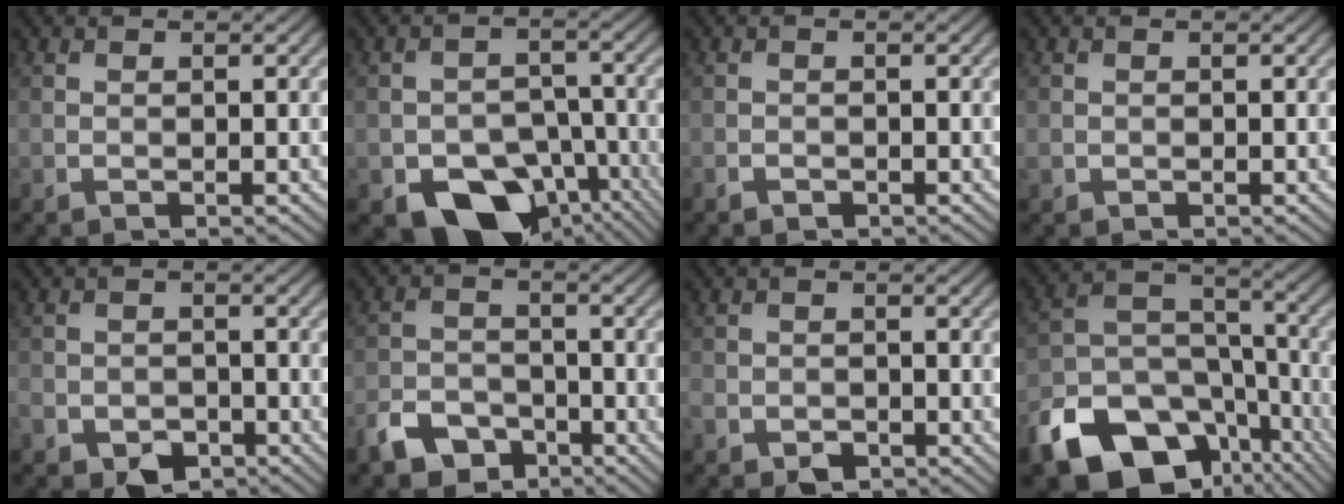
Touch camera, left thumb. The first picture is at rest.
{"total": 12.4, "force": [-7.6, 7.7, 6.2], "torque": [-0.088, -0.020, -0.111]}
{"total": 0.8, "force": [-0.6, 0.4, 0.2], "torque": [-0.003, -0.001, -0.011]}
{"total": 0.7, "force": [-0.2, 0.7, 0.2], "torque": [-0.004, -0.005, -0.004]}
{"total": 4.9, "force": [-3.5, 3.1, 1.7], "torque": [-0.030, -0.004, -0.060]}
{"total": 5.8, "force": [-4.2, 3.4, 2.3], "torque": [-0.048, -0.002, -0.089]}
{"total": 2.7, "force": [-2.0, 1.5, 0.9], "torque": [-0.016, -0.007, -0.044]}
{"total": 18.3, "force": [-10.9, 11.7, 8.8], "torque": [-0.202, -0.051, -0.175]}